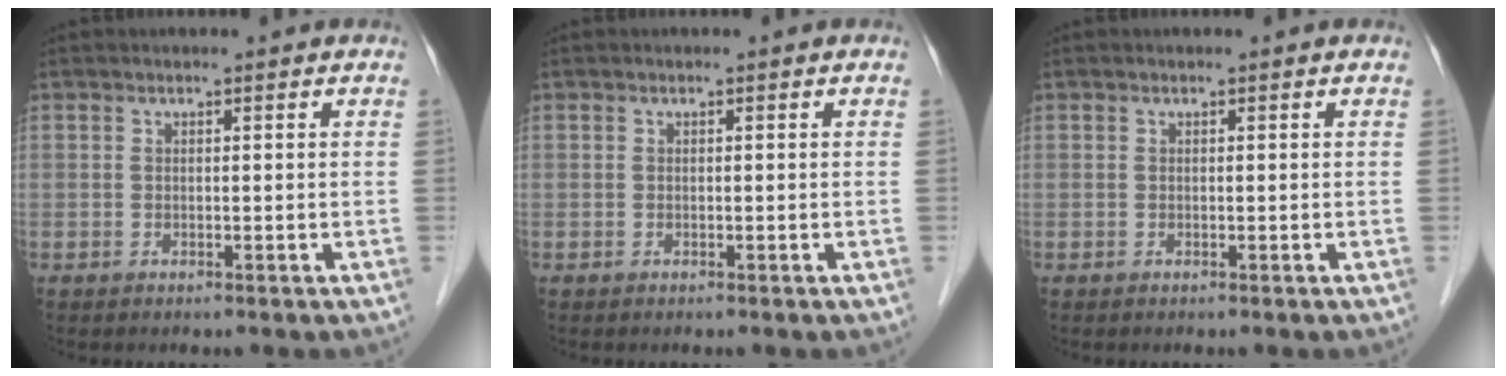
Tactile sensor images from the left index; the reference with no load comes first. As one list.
[{"total": 0.0}, {"total": 0.0}]